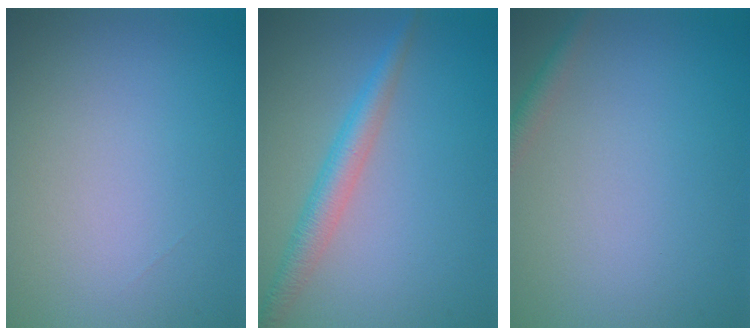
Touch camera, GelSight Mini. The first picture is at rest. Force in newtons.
{"total": 2.9, "press": 2.9, "slide": 0.1}
{"total": 1.4, "press": 1.4, "slide": 0.1}